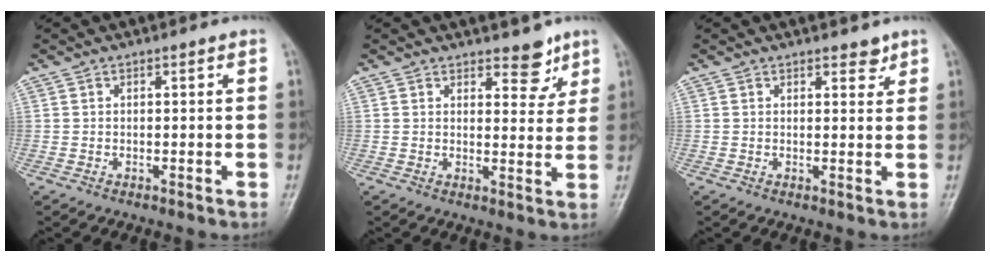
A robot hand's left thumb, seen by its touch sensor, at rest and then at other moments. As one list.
[{"total": 5.0, "force": [3.5, 2.6, 2.5], "torque": [0.002, -0.021, 0.045]}, {"total": 2.0, "force": [1.5, 1.1, 0.9], "torque": [0.006, -0.007, 0.018]}]